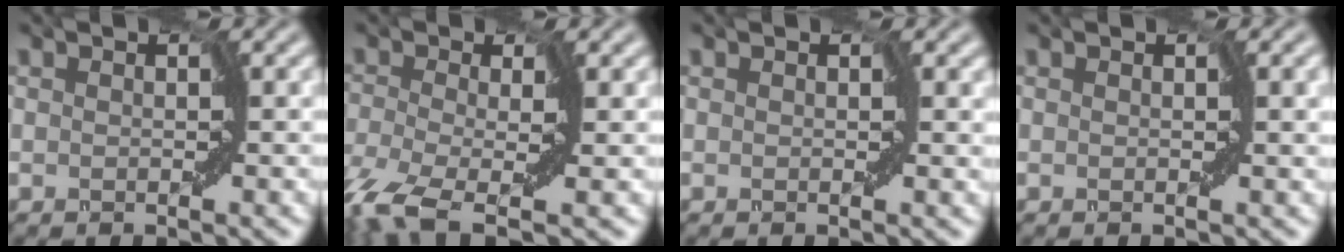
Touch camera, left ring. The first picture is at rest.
{"total": 6.9, "force": [-3.8, 2.8, 5.0], "torque": [-0.117, -0.022, -0.083]}
{"total": 0.7, "force": [0.1, 0.3, 0.7], "torque": [-0.007, -0.003, -0.002]}
{"total": 1.9, "force": [0.2, 0.7, 1.7], "torque": [-0.026, -0.001, -0.003]}